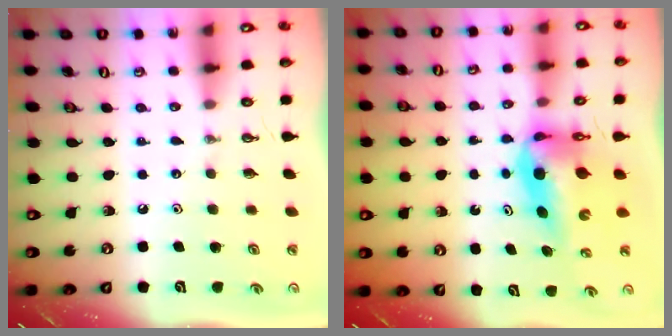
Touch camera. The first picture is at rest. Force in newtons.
{"total": 7.8, "press": 7.1, "slide": 3.3}